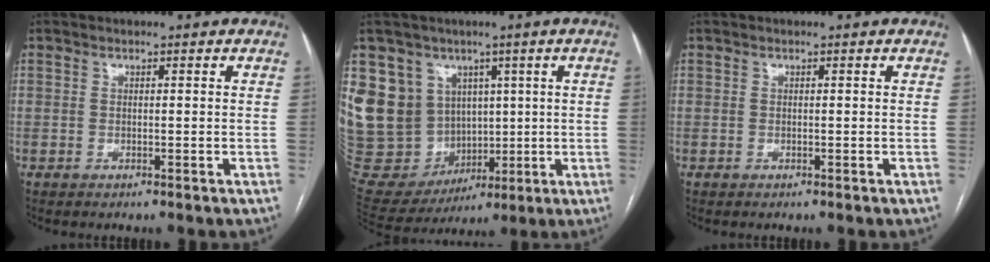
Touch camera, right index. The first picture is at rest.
{"total": 18.5, "force": [5.1, 16.5, 6.5], "torque": [-0.170, 0.056, 0.134]}
{"total": 0.0}